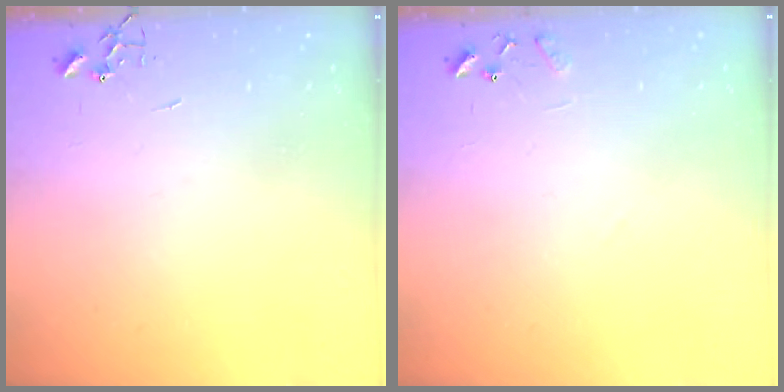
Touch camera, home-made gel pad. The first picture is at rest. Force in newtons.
{"total": 8.3, "press": 8.3, "slide": 0.6}